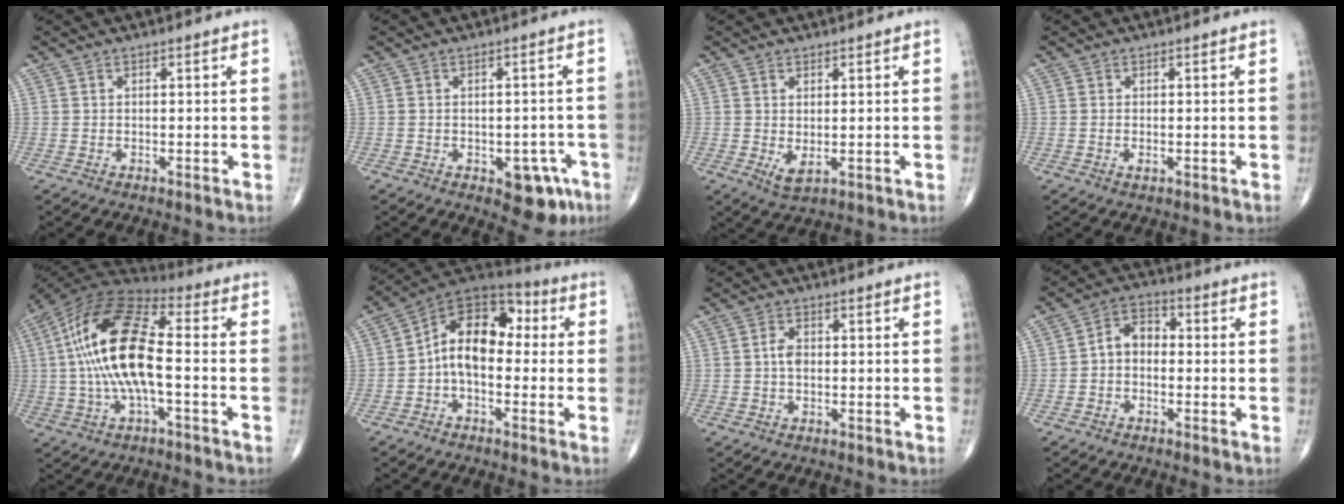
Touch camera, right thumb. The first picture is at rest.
{"total": 7.5, "force": [-3.5, 4.1, 5.2], "torque": [-0.035, 0.017, -0.036]}
{"total": 2.9, "force": [-0.1, 1.4, 2.6], "torque": [-0.044, -0.007, 0.007]}
{"total": 0.9, "force": [-0.2, 0.5, 0.8], "torque": [-0.015, -0.001, -0.004]}
{"total": 18.2, "force": [-0.5, 6.7, 16.9], "torque": [-0.340, 0.036, -0.017]}
{"total": 12.9, "force": [-0.4, 8.1, 10.1], "torque": [-0.130, 0.045, -0.024]}
{"total": 2.7, "force": [-0.1, 1.7, 2.1], "torque": [-0.034, 0.005, -0.006]}
{"total": 6.0, "force": [-0.6, 4.4, 4.1], "torque": [-0.051, 0.024, -0.026]}